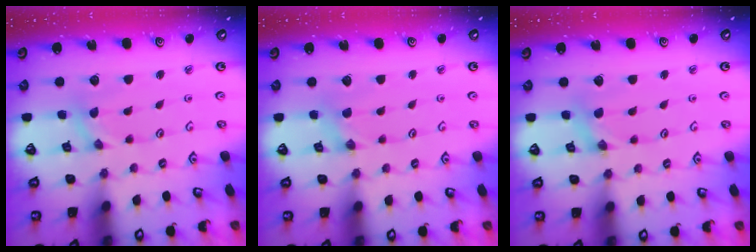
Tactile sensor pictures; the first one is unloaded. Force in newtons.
{"total": 0.6, "press": 0.6, "slide": 0.2}
{"total": 1.3, "press": 1.3, "slide": 0.3}